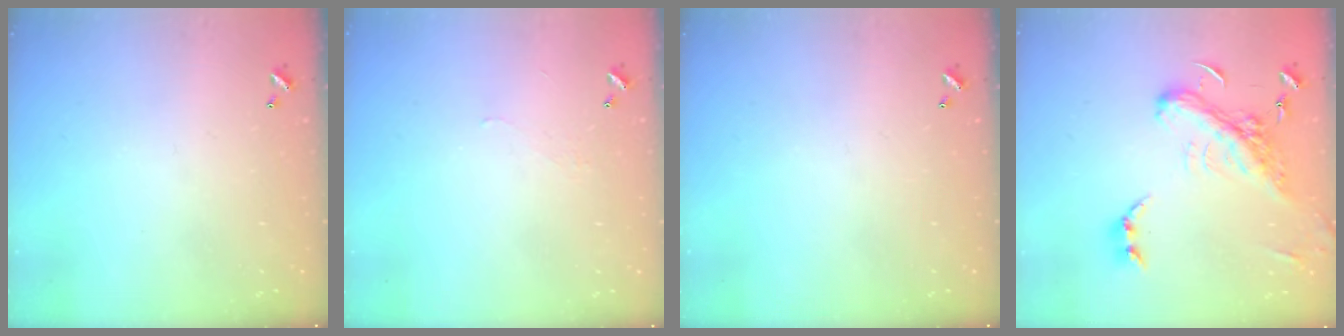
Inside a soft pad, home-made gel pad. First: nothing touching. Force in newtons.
{"total": 2.3, "press": 2.2, "slide": 0.5}
{"total": 0.0}
{"total": 7.1, "press": 6.9, "slide": 1.4}